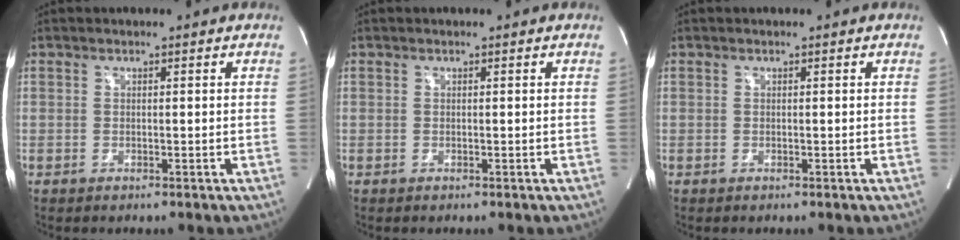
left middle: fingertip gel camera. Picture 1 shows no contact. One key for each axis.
{"total": 0.0}
{"total": 0.0}